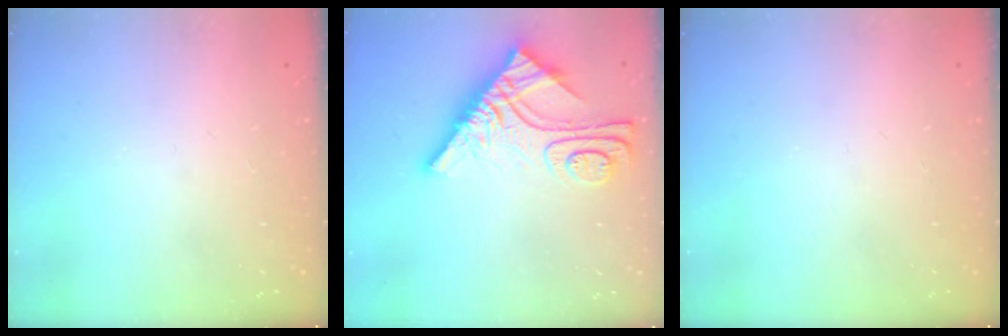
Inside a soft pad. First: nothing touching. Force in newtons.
{"total": 12.6, "press": 12.5, "slide": 1.2}
{"total": 0.0}